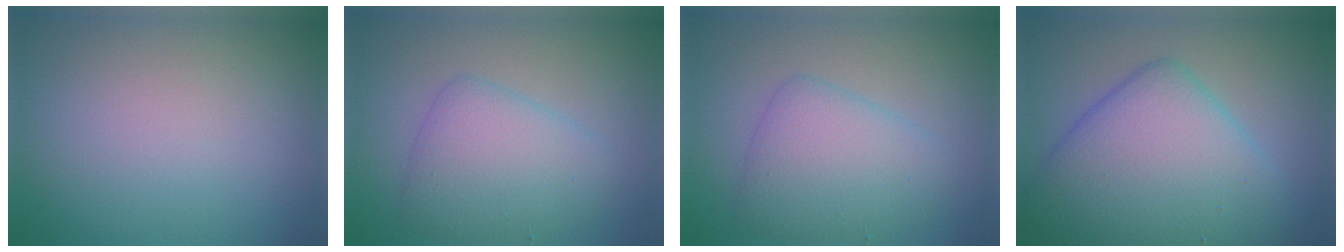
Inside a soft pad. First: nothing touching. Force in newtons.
{"total": 4.4, "press": 4.4, "slide": 0.0}
{"total": 4.4, "press": 4.4, "slide": 0.0}
{"total": 9.8, "press": 9.8, "slide": 0.1}